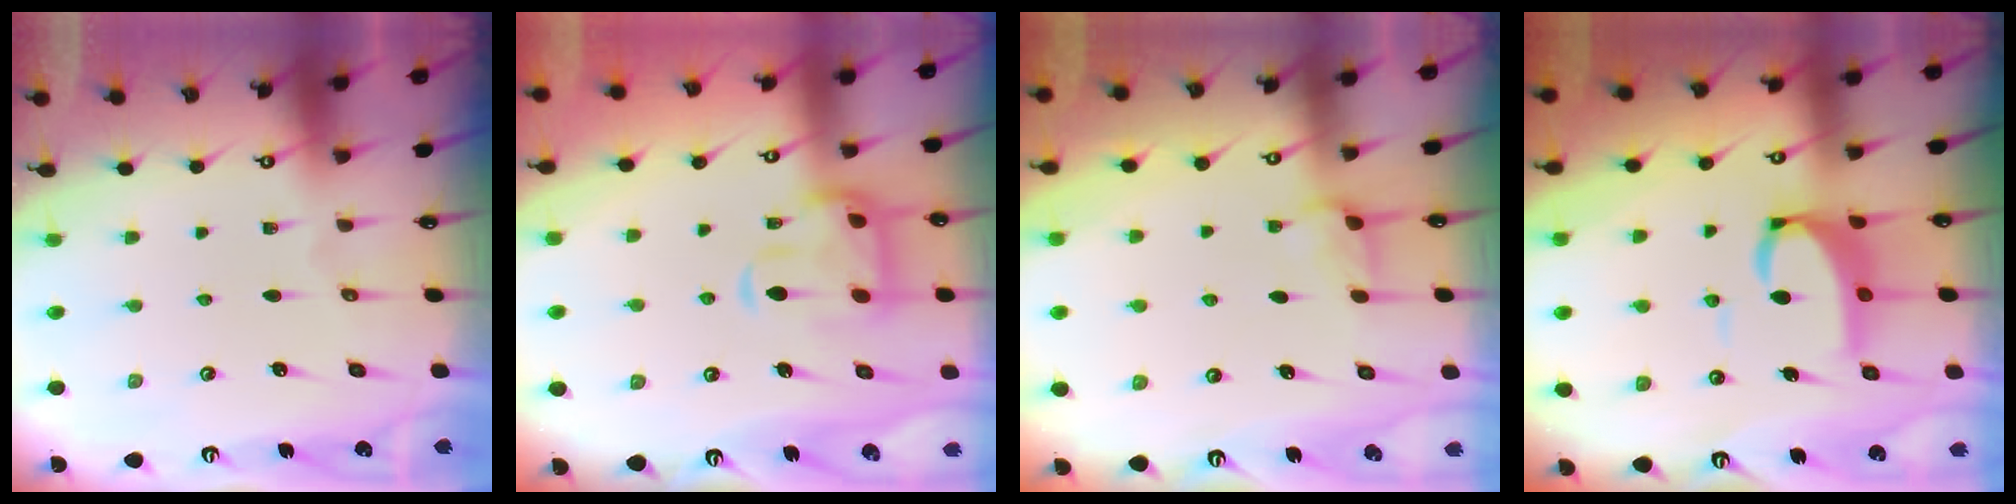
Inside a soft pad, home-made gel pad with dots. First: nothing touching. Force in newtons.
{"total": 5.6, "press": 5.4, "slide": 1.5}
{"total": 2.5, "press": 2.5, "slide": 0.6}
{"total": 6.7, "press": 6.6, "slide": 1.0}